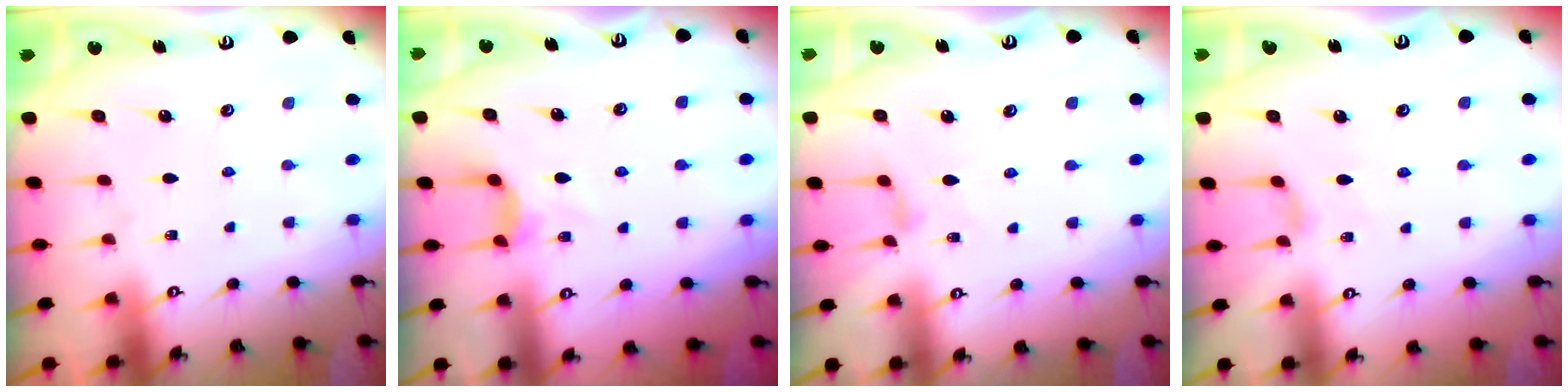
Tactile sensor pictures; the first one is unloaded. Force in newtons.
{"total": 4.5, "press": 4.5, "slide": 0.6}
{"total": 2.9, "press": 2.8, "slide": 0.5}
{"total": 1.9, "press": 1.8, "slide": 0.5}